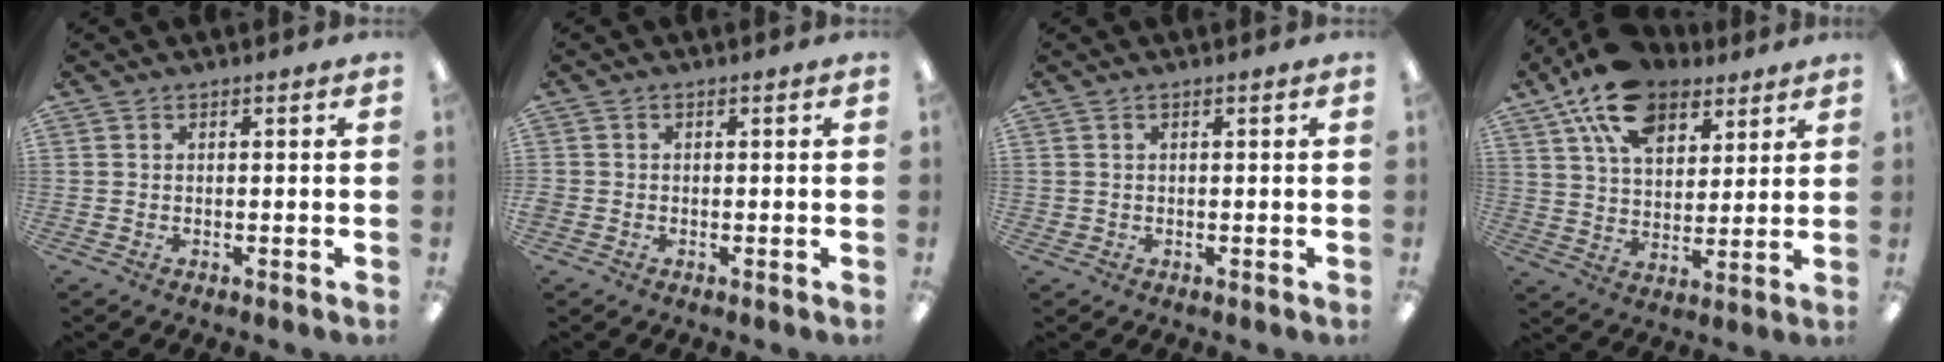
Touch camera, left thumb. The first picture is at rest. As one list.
[{"total": 1.0, "force": [-0.5, 0.8, 0.2], "torque": [-0.002, 0.004, -0.011]}, {"total": 0.8, "force": [0.3, 0.8, 0.1], "torque": [-0.004, 0.006, 0.003]}, {"total": 16.3, "force": [10.5, 9.3, 8.4], "torque": [-0.152, -0.038, 0.193]}]